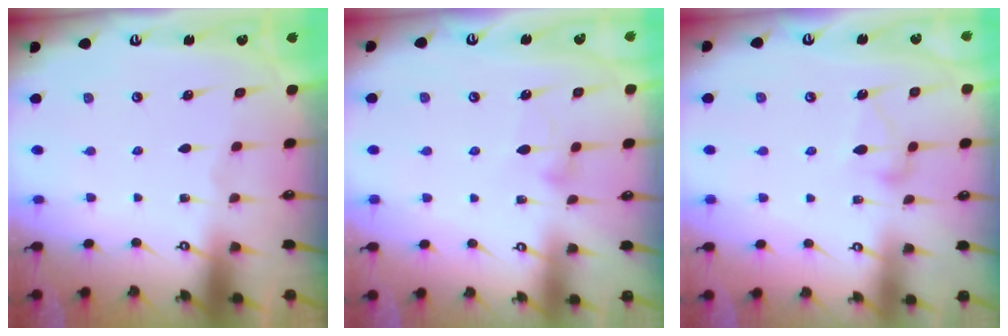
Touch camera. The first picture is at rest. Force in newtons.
{"total": 6.4, "press": 6.4, "slide": 0.5}
{"total": 7.8, "press": 7.8, "slide": 0.3}